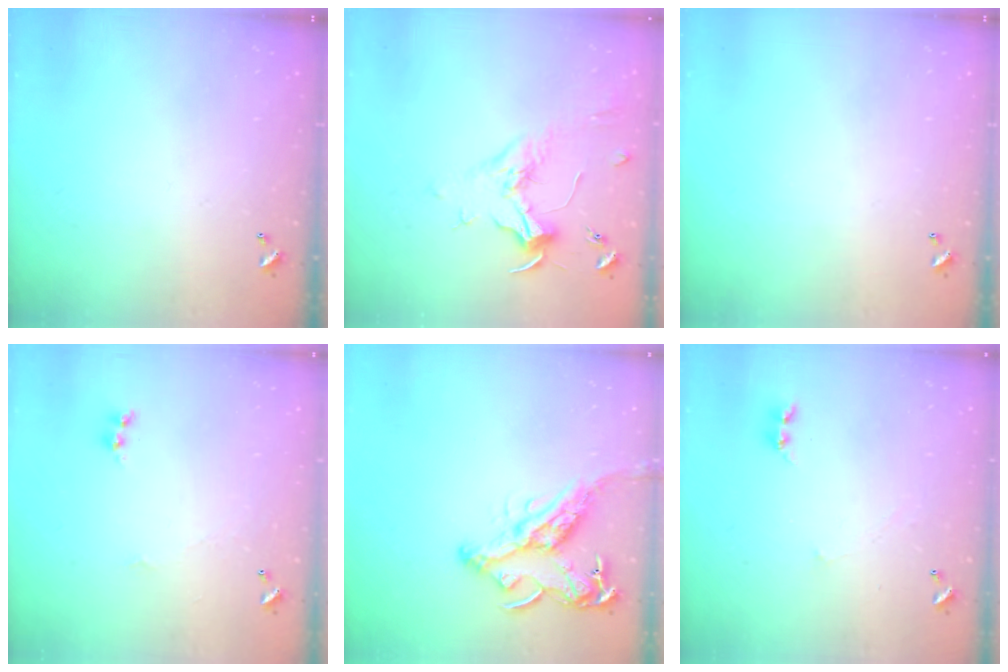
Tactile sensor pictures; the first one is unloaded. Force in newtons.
{"total": 2.0, "press": 1.9, "slide": 0.7}
{"total": 0.0}
{"total": 1.6, "press": 1.6, "slide": 0.2}
{"total": 15.3, "press": 15.2, "slide": 1.8}
{"total": 1.7, "press": 1.6, "slide": 0.4}